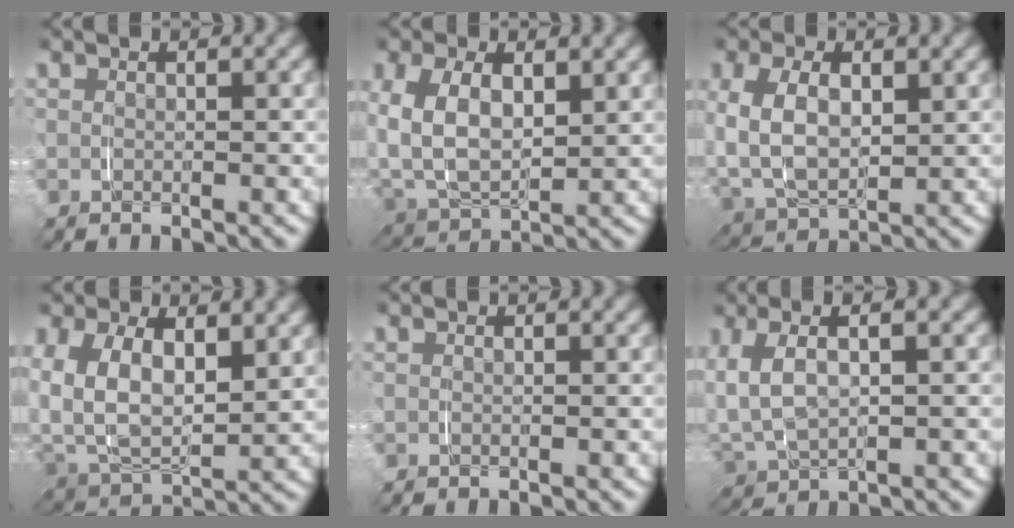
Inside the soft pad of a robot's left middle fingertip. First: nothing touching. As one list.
[{"total": 3.6, "force": [1.1, 2.9, 1.8], "torque": [-0.054, -0.012, 0.014]}, {"total": 3.1, "force": [0.8, 2.4, 1.8], "torque": [-0.048, -0.009, 0.010]}, {"total": 4.2, "force": [1.6, 3.3, 2.0], "torque": [-0.054, -0.010, 0.022]}, {"total": 0.0}, {"total": 2.8, "force": [0.9, 1.9, 1.8], "torque": [-0.044, -0.004, 0.014]}]